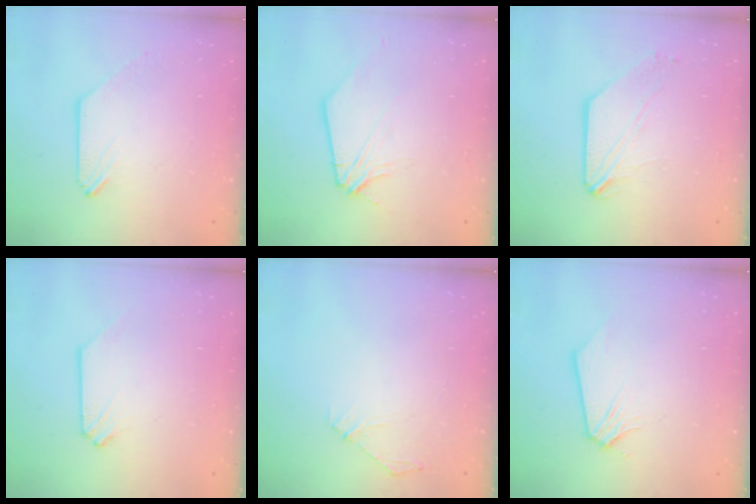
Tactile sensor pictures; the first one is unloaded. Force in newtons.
{"total": 2.9, "press": 2.8, "slide": 0.5}
{"total": 1.3, "press": 1.3, "slide": 0.3}
{"total": 0.0}
{"total": 5.5, "press": 5.5, "slide": 0.8}
{"total": 0.0}